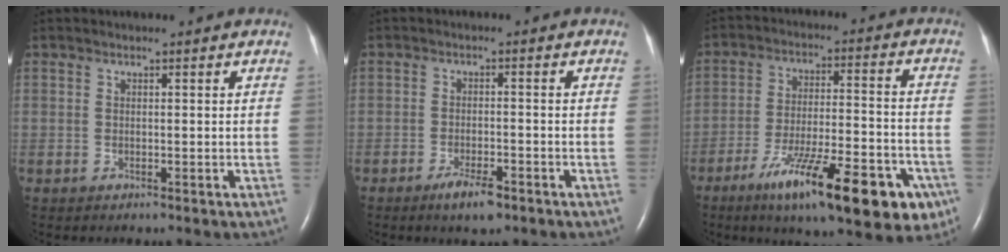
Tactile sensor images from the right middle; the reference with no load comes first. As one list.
[{"total": 4.1, "force": [-2.8, 0.9, 2.9], "torque": [-0.060, -0.004, -0.046]}, {"total": 20.5, "force": [-11.7, 4.5, 16.3], "torque": [-0.201, -0.012, -0.174]}]